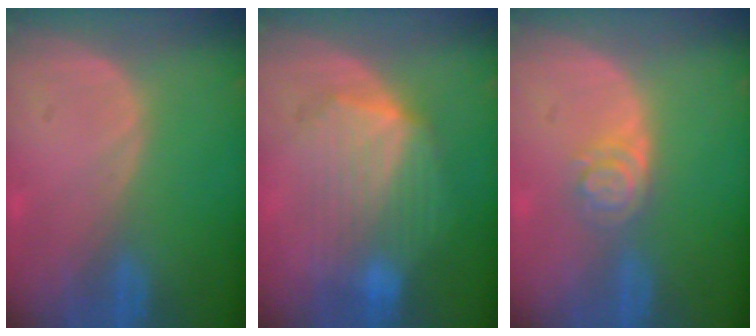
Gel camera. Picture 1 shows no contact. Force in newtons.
{"total": 8.2, "press": 8.2, "slide": 0.2}
{"total": 4.0, "press": 3.6, "slide": 1.7}